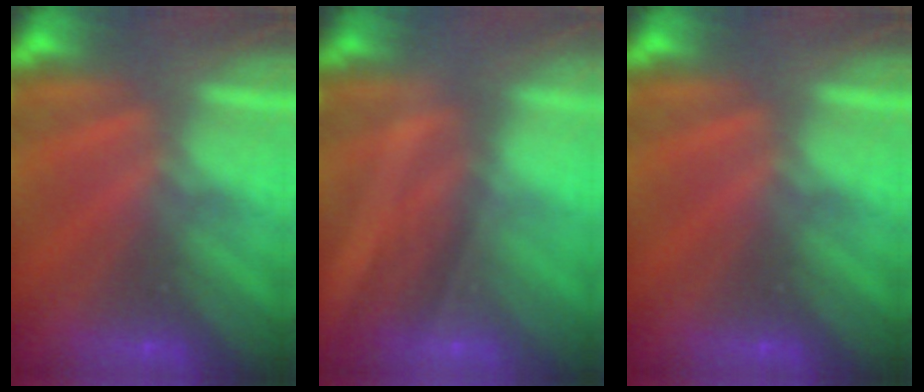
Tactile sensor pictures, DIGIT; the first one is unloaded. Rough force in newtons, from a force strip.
{"total": 2.1}
{"total": 0.0}